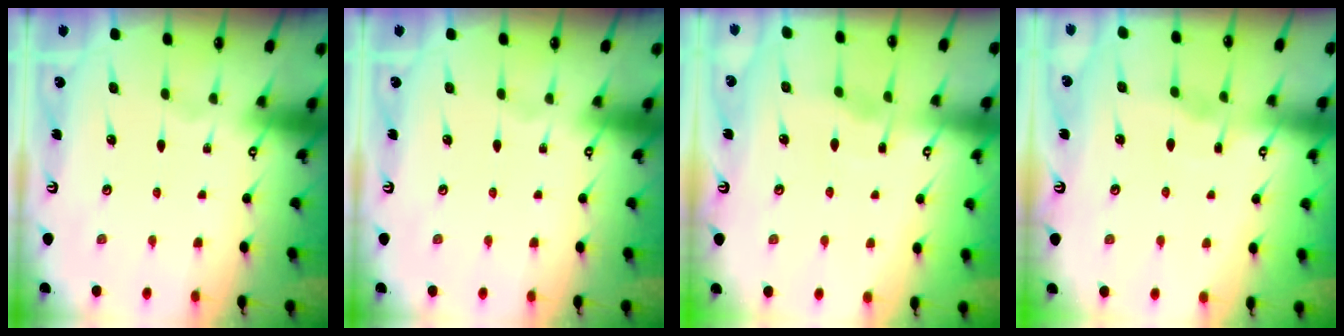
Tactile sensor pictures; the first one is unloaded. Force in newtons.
{"total": 0.0}
{"total": 3.9, "press": 3.8, "slide": 0.5}
{"total": 2.9, "press": 2.9, "slide": 0.3}